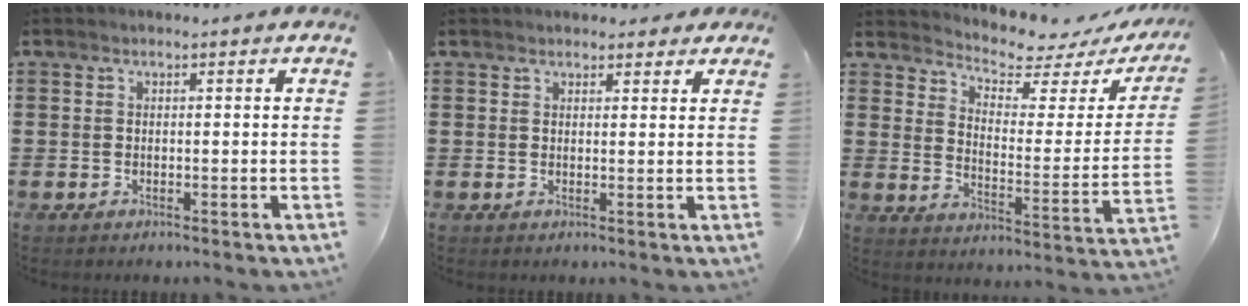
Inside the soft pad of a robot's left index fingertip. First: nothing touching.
{"total": 2.1, "force": [1.9, 0.9, 0.2], "torque": [-0.002, -0.001, 0.034]}
{"total": 3.8, "force": [3.6, 0.7, 1.0], "torque": [-0.039, -0.037, 0.051]}